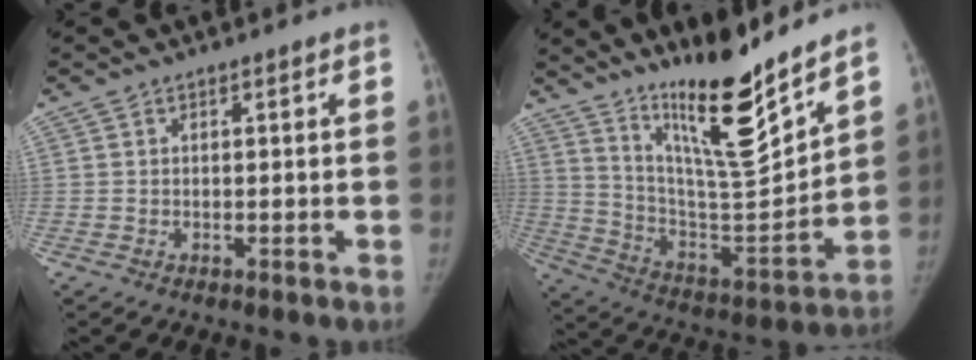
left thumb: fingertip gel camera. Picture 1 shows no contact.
{"total": 19.7, "force": [15.0, 2.6, 12.6], "torque": [-0.166, -0.114, 0.263]}